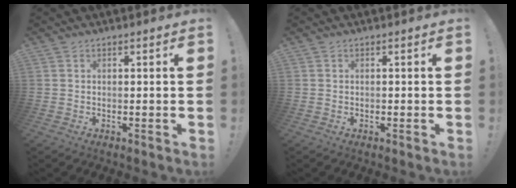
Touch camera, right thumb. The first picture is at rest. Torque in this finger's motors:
{"motor_torque": [0.39, 0.09, -0.44, 0.07, 0.05]}